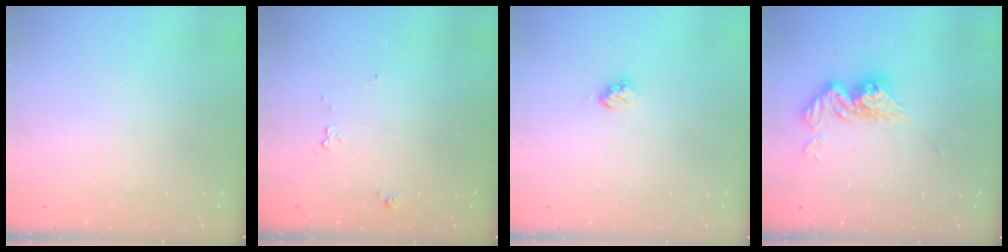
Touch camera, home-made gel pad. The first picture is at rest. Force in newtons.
{"total": 5.5, "press": 5.5, "slide": 0.7}
{"total": 3.2, "press": 3.2, "slide": 0.4}
{"total": 12.8, "press": 12.8, "slide": 1.1}